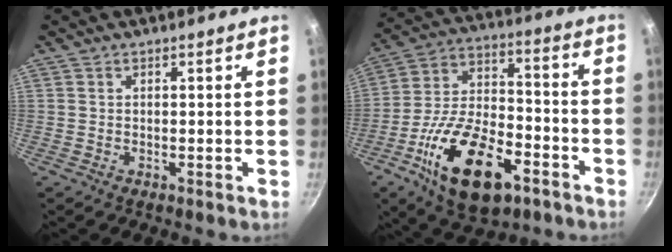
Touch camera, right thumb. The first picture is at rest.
{"total": 22.0, "force": [-10.3, 11.1, 15.9], "torque": [-0.264, 0.044, -0.177]}